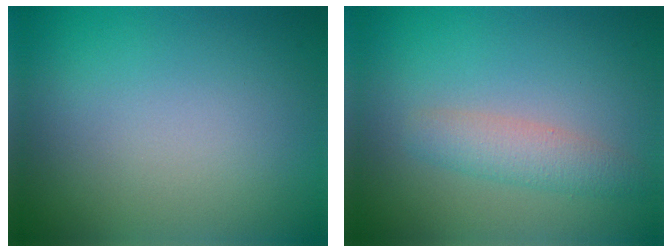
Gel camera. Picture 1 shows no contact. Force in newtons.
{"total": 2.5, "press": 2.5, "slide": 0.1}